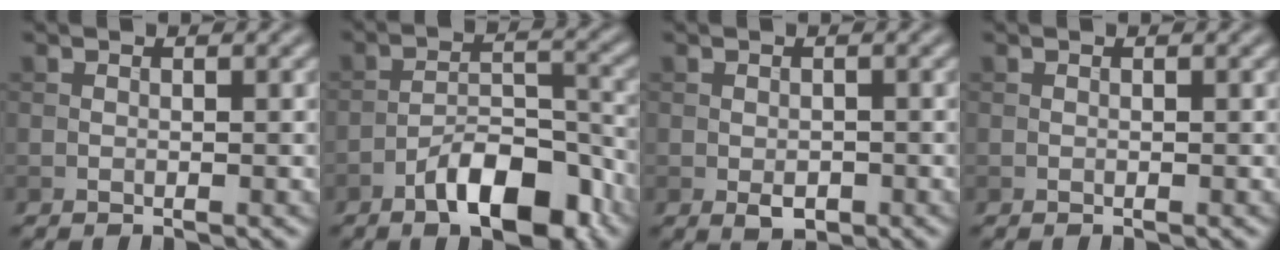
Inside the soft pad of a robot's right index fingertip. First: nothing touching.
{"total": 7.6, "force": [-4.6, 2.9, 5.3], "torque": [-0.081, 0.010, -0.077]}
{"total": 1.9, "force": [-0.7, 1.1, 1.3], "torque": [-0.022, -0.004, -0.008]}
{"total": 0.0}